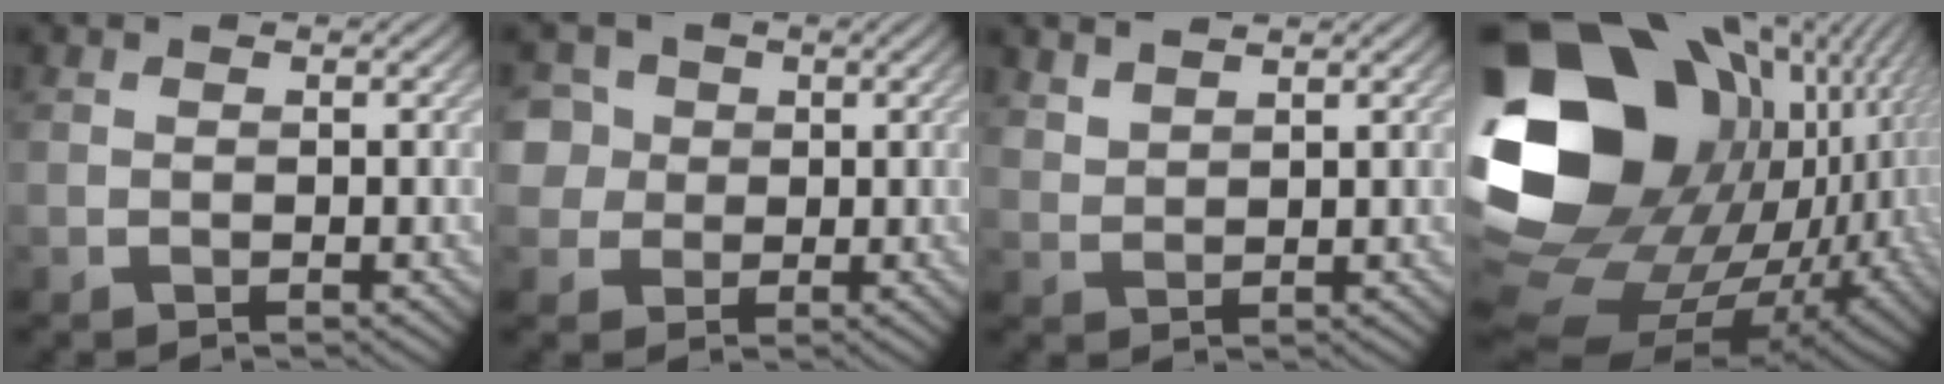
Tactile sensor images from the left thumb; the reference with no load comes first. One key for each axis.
{"total": 6.5, "fx": 1.9, "fy": 5.7, "fz": 2.3, "tx": -0.079, "ty": 0.019, "tz": 0.026}
{"total": 2.6, "fx": 2.3, "fy": 0.7, "fz": 1.1, "tx": -0.018, "ty": -0.001, "tz": 0.048}
{"total": 22.6, "fx": 2.2, "fy": 17.6, "fz": 14.0, "tx": -0.304, "ty": -0.008, "tz": 0.054}